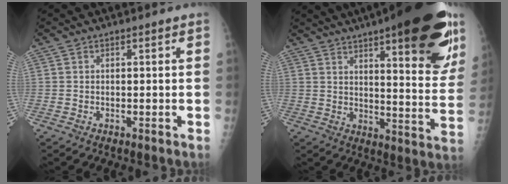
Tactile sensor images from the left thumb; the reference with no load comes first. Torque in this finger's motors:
{"motor_torque": [3.72, 1.28, 1.98, -0.79, 0.23]}